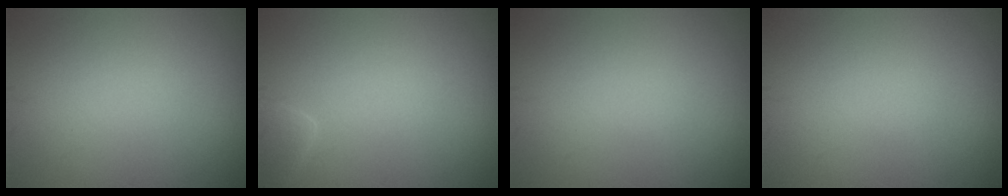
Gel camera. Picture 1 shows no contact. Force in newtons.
{"total": 1.3, "press": 1.3, "slide": 0.1}
{"total": 0.0}
{"total": 0.0}